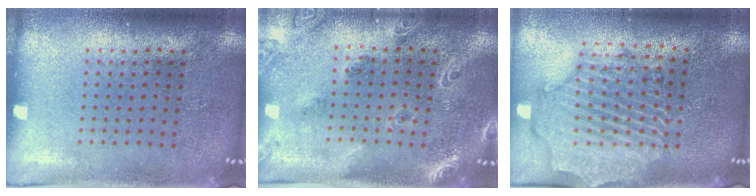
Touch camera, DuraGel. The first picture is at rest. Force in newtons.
{"total": 1.8, "press": 1.7, "slide": 0.8}
{"total": 2.6, "press": 2.3, "slide": 1.1}